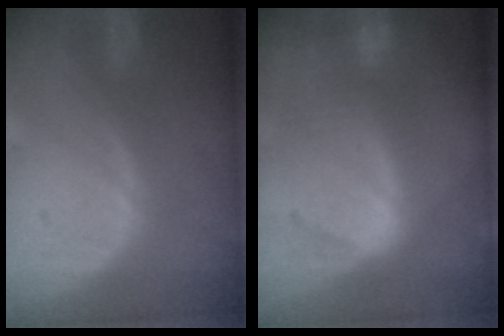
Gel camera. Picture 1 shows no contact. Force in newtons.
{"total": 9.3, "press": 8.2, "slide": 4.4}